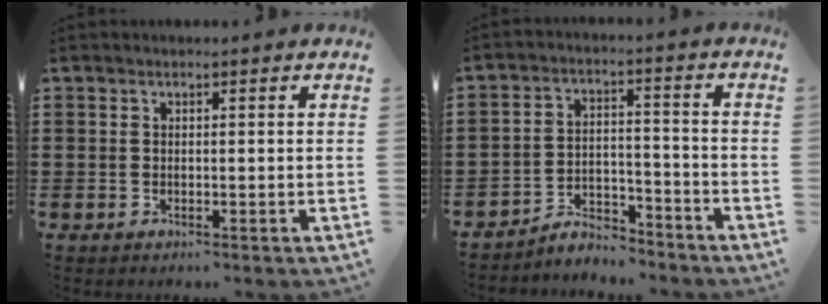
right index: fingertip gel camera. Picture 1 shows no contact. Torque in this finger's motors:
{"motor_torque": [0.71, 1.44, -0.30, -0.21]}